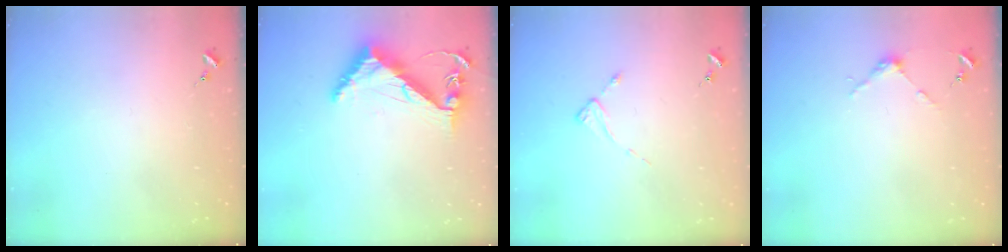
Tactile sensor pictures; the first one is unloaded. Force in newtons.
{"total": 8.7, "press": 8.6, "slide": 0.9}
{"total": 1.9, "press": 1.8, "slide": 0.3}
{"total": 3.7, "press": 3.7, "slide": 0.3}